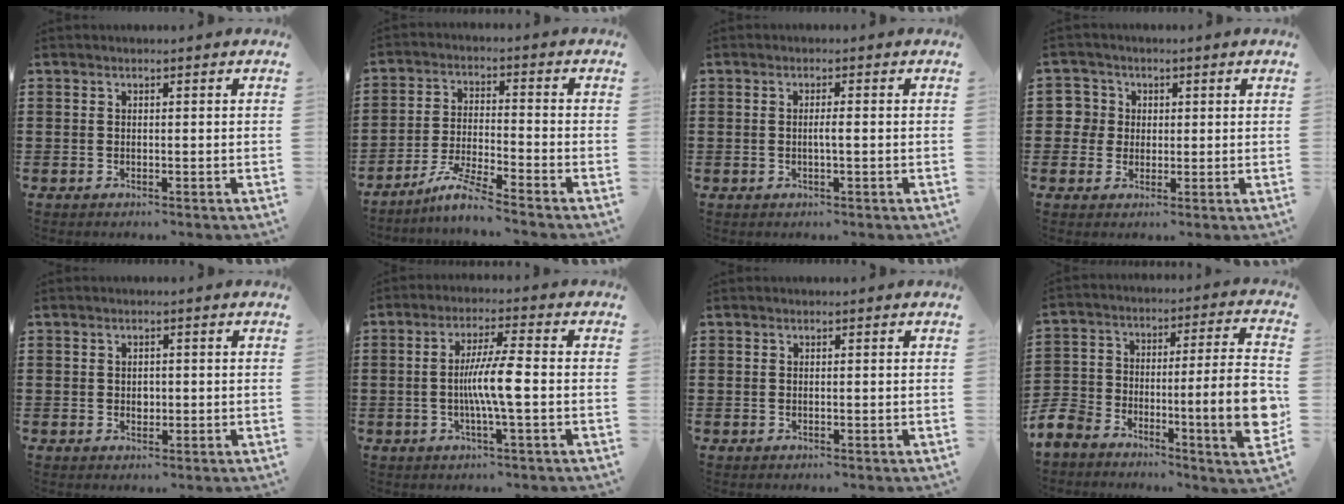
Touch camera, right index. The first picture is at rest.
{"total": 6.0, "force": [-5.2, -0.4, 3.0], "torque": [-0.071, -0.016, -0.104]}
{"total": 1.4, "force": [-0.2, -0.1, 1.3], "torque": [-0.025, -0.003, -0.005]}
{"total": 4.0, "force": [0.6, 3.9, 0.6], "torque": [-0.031, 0.012, 0.010]}
{"total": 1.3, "force": [0.0, 1.0, 0.9], "torque": [-0.018, 0.004, 0.000]}
{"total": 6.9, "force": [-1.0, 0.3, 6.9], "torque": [-0.127, -0.004, -0.024]}
{"total": 0.0}
{"total": 13.4, "force": [-7.2, 3.1, 10.8], "torque": [-0.186, 0.008, -0.129]}